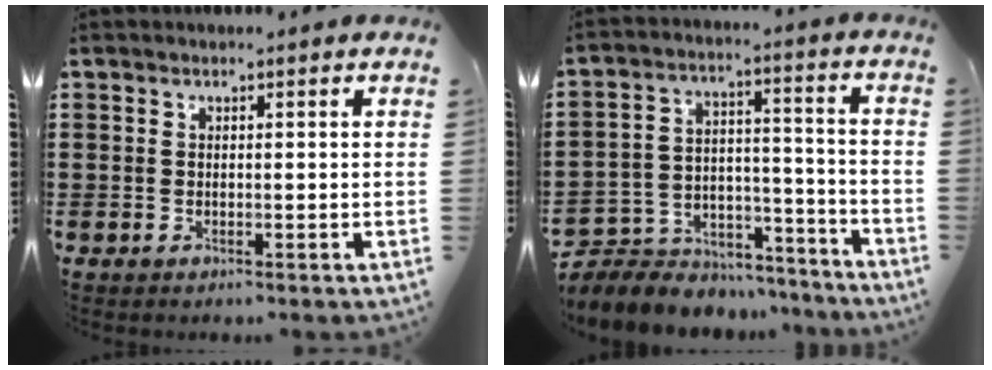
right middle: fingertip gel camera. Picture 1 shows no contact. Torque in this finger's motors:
{"motor_torque": [1.32, -0.77, 0.54, 0.21]}